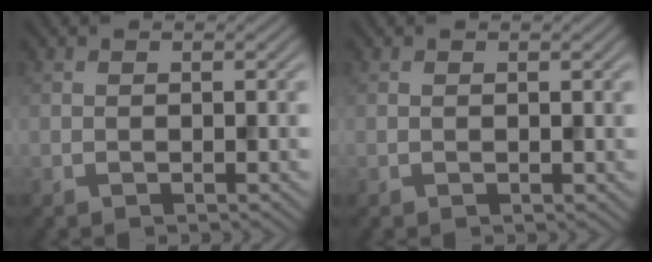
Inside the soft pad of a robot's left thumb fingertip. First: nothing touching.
{"total": 0.0}